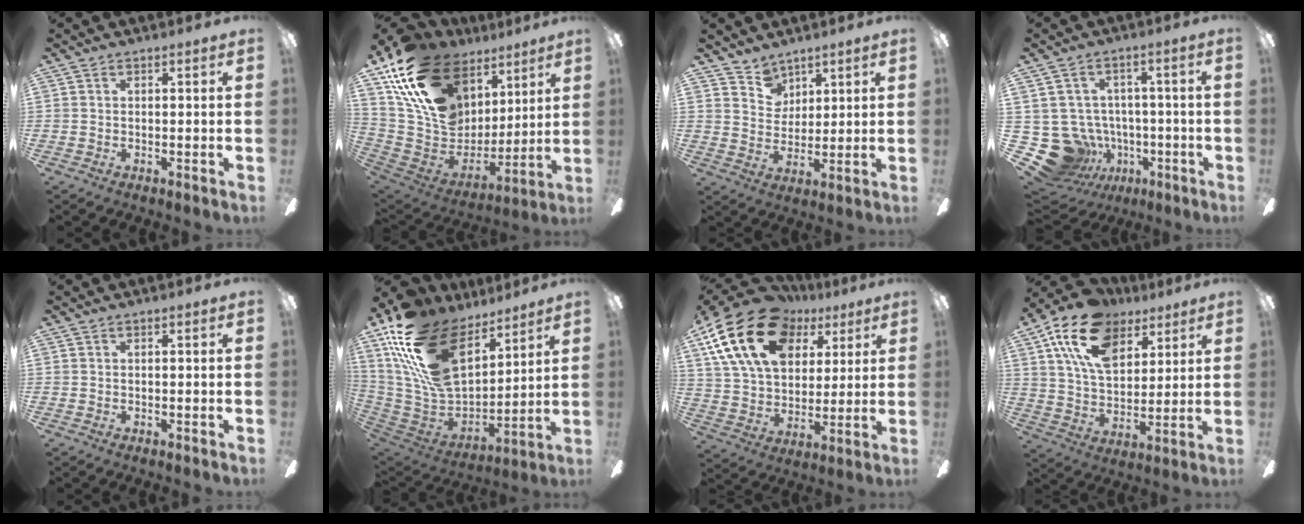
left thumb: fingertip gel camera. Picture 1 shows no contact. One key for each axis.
{"total": 22.2, "fx": 12.6, "fy": 14.2, "fz": 11.4, "tx": -0.229, "ty": -0.054, "tz": 0.242}
{"total": 6.3, "fx": 4.9, "fy": 3.8, "fz": -0.4, "tx": -0.005, "ty": -0.029, "tz": 0.094}
{"total": 12.9, "fx": -3.8, "fy": 11.6, "fz": 4.3, "tx": -0.133, "ty": 0.017, "tz": -0.045}
{"total": 0.0}
{"total": 25.8, "fx": 14.0, "fy": 14.0, "fz": 16.6, "tx": -0.342, "ty": -0.067, "tz": 0.257}
{"total": 23.5, "fx": 10.9, "fy": 15.6, "fz": 13.9, "tx": -0.265, "ty": -0.034, "tz": 0.193}
{"total": 18.4, "fx": 10.1, "fy": 11.0, "fz": 10.6, "tx": -0.188, "ty": -0.023, "tz": 0.186}